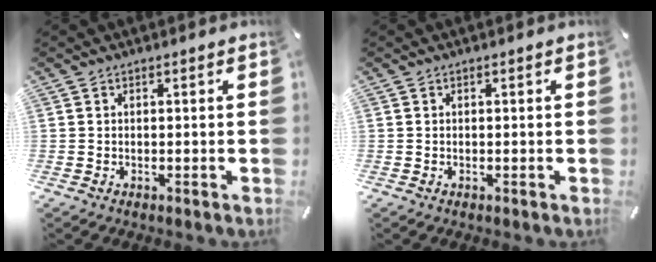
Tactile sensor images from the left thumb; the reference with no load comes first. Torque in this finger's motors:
{"motor_torque": [0.02, 0.04, -0.02, 0.00, 0.00]}